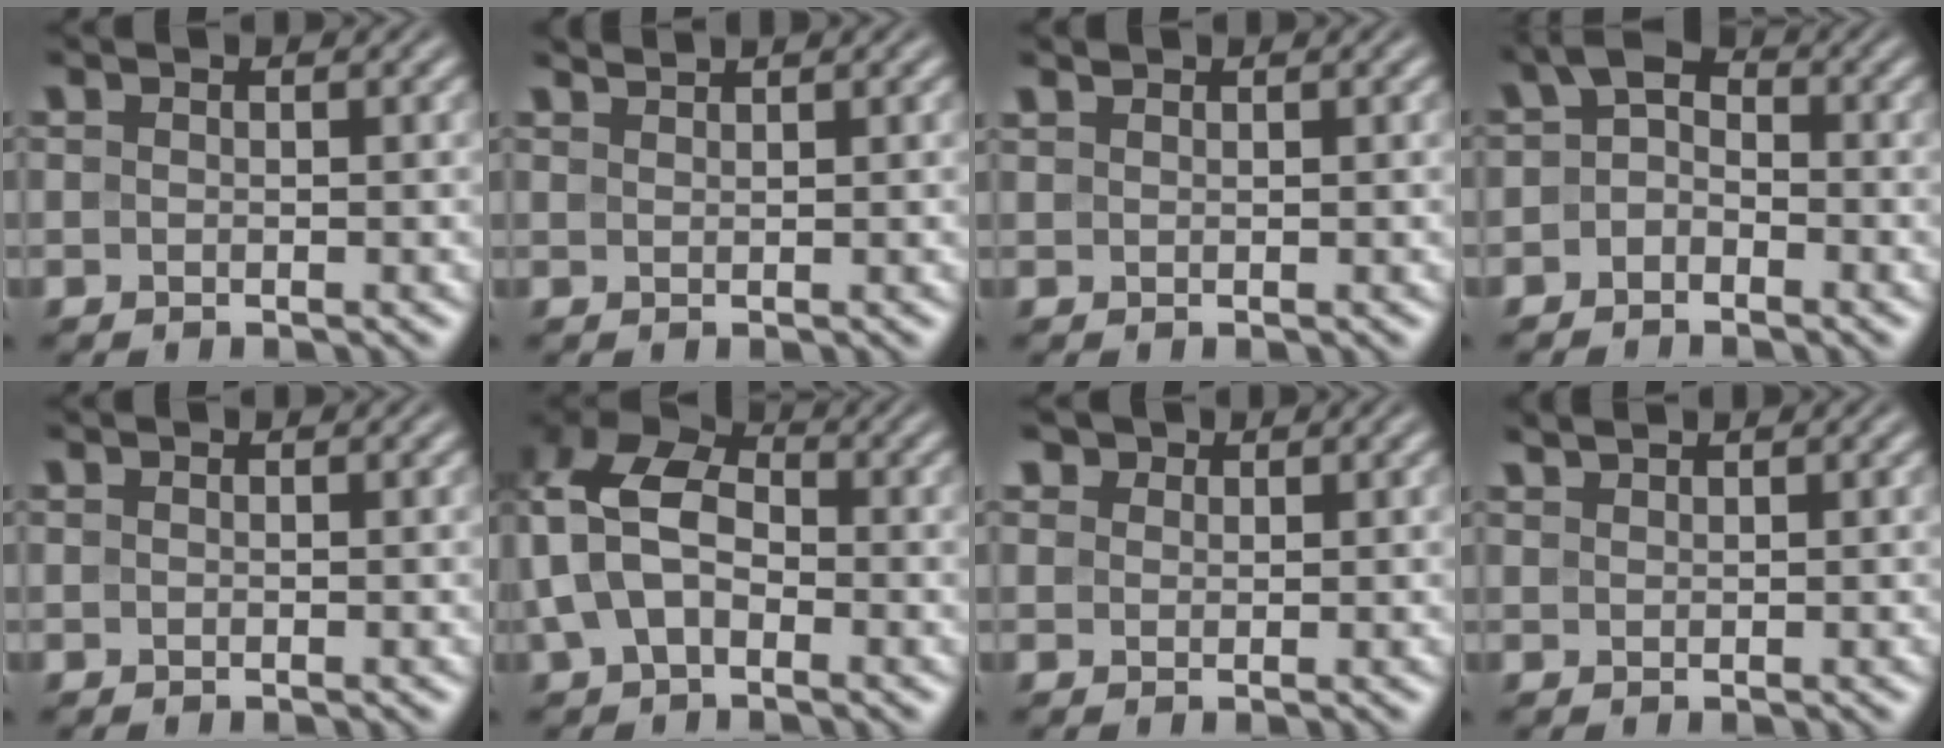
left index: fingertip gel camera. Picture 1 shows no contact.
{"total": 1.2, "force": [1.1, 0.1, 0.4], "torque": [-0.003, -0.001, 0.017]}
{"total": 0.6, "force": [0.5, 0.1, 0.2], "torque": [-0.003, 0.003, 0.012]}
{"total": 3.0, "force": [-0.9, 2.1, 1.9], "torque": [-0.032, 0.010, -0.028]}
{"total": 0.0}
{"total": 7.8, "force": [0.0, 5.1, 5.9], "torque": [-0.141, 0.021, -0.016]}
{"total": 1.6, "force": [1.1, 1.1, 0.4], "torque": [-0.006, -0.004, 0.014]}
{"total": 0.8, "force": [0.8, 0.1, 0.2], "torque": [-0.001, 0.001, 0.018]}